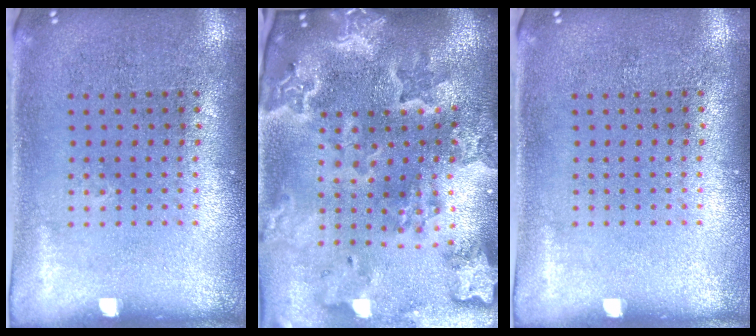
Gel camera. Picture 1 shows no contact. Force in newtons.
{"total": 4.7, "press": 3.8, "slide": 2.8}
{"total": 0.0}